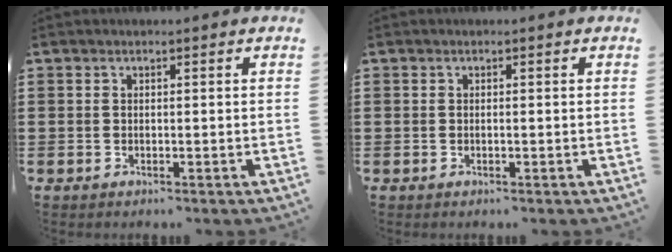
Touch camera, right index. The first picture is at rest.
{"total": 0.0}